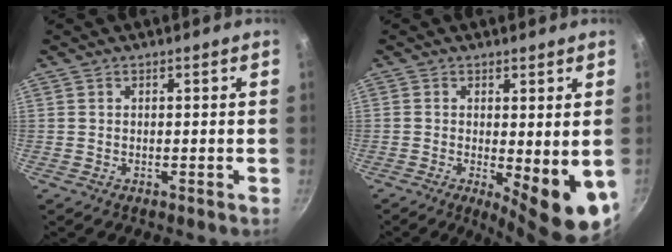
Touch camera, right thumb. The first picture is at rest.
{"total": 10.2, "force": [-1.8, 2.9, 9.6], "torque": [-0.112, -0.012, -0.015]}